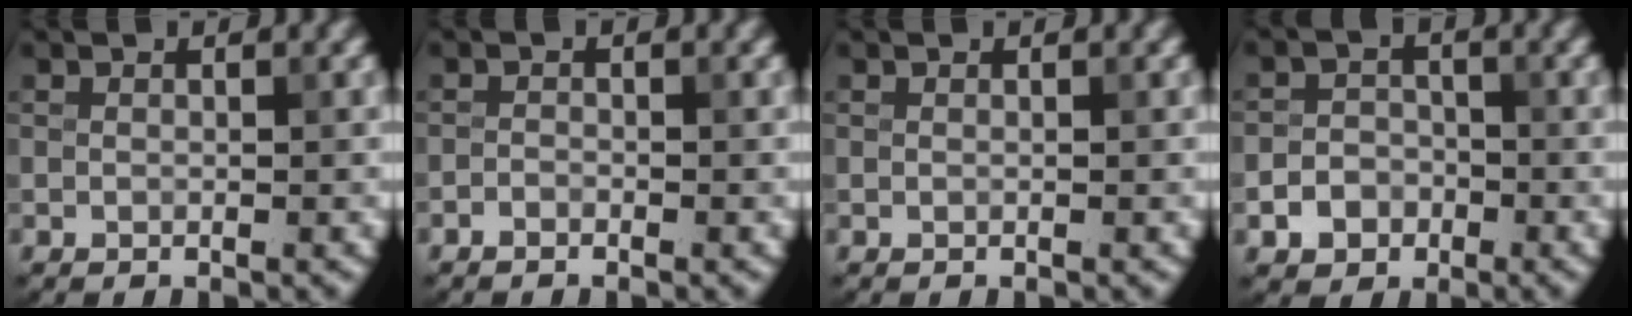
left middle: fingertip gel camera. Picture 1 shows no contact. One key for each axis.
{"total": 0.7, "fx": -0.6, "fy": 0.4, "fz": 0.2, "tx": -0.002, "ty": -0.001, "tz": -0.013}
{"total": 0.0}
{"total": 3.0, "fx": -1.4, "fy": 2.5, "fz": 0.9, "tx": 0.002, "ty": 0.003, "tz": -0.032}